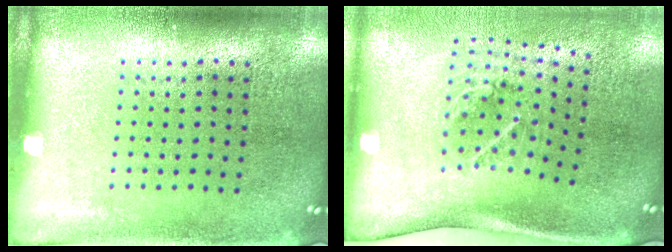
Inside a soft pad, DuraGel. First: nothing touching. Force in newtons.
{"total": 2.1, "press": 1.3, "slide": 1.6}